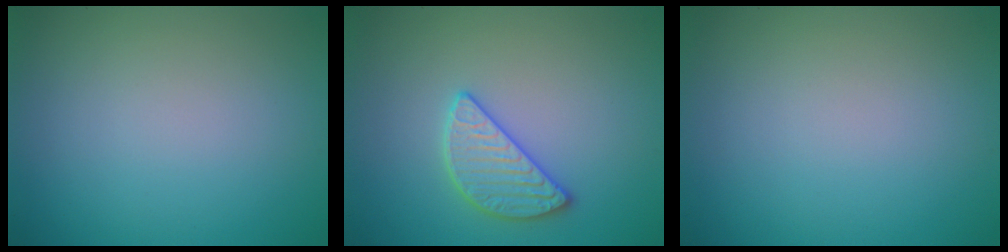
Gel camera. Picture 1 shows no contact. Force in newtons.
{"total": 2.8, "press": 2.8, "slide": 0.1}
{"total": 0.0}